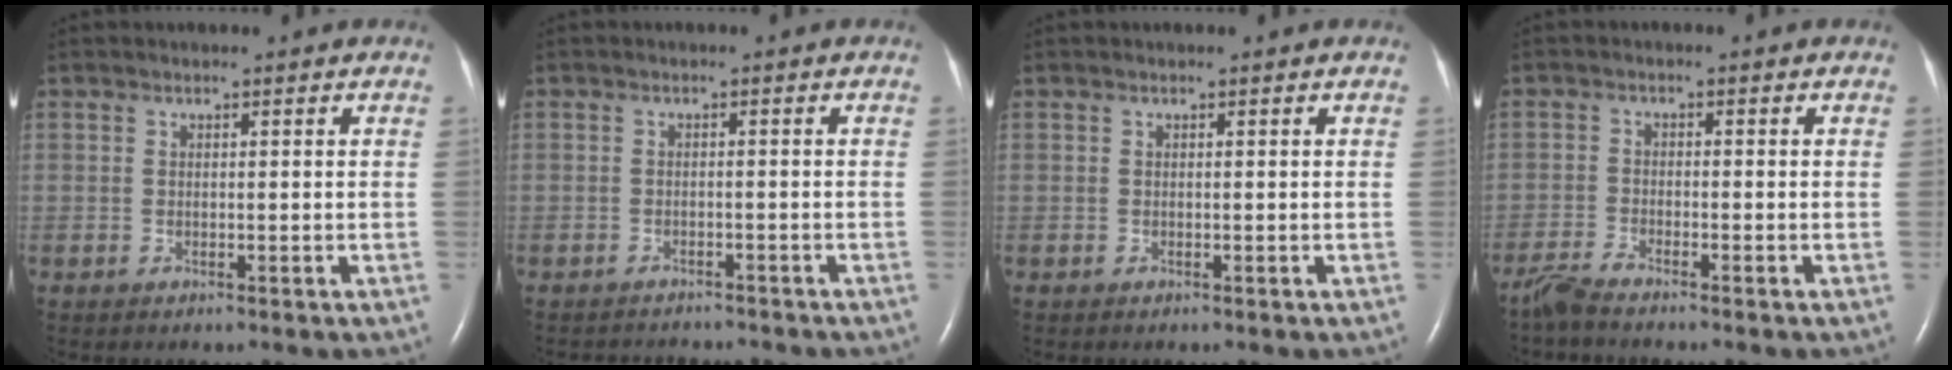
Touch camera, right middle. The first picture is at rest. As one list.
[{"total": 6.1, "force": [-5.8, 1.2, 1.0], "torque": [-0.014, -0.008, -0.072]}, {"total": 0.0}, {"total": 2.8, "force": [-2.6, -0.3, 0.9], "torque": [-0.030, -0.013, -0.057]}]